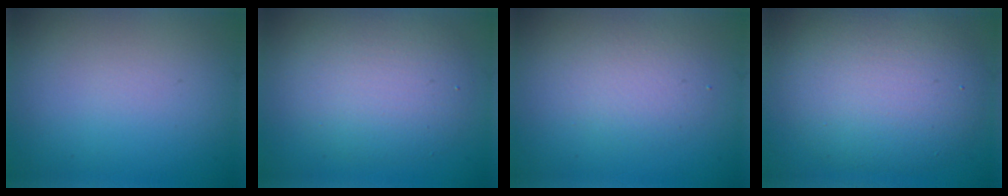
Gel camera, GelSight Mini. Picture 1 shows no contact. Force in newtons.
{"total": 5.3, "press": 5.3, "slide": 0.6}
{"total": 2.8, "press": 2.8, "slide": 0.3}
{"total": 8.2, "press": 8.2, "slide": 0.3}